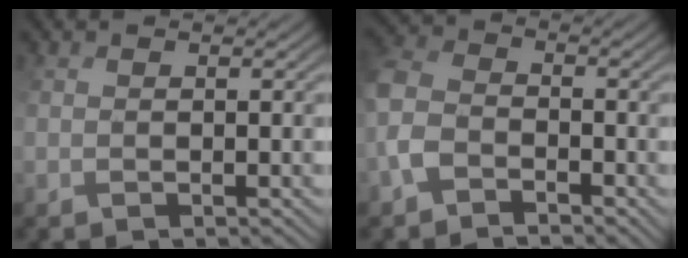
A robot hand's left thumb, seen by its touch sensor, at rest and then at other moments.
{"total": 3.3, "force": [-2.1, 2.0, 1.7], "torque": [-0.049, 0.010, -0.057]}